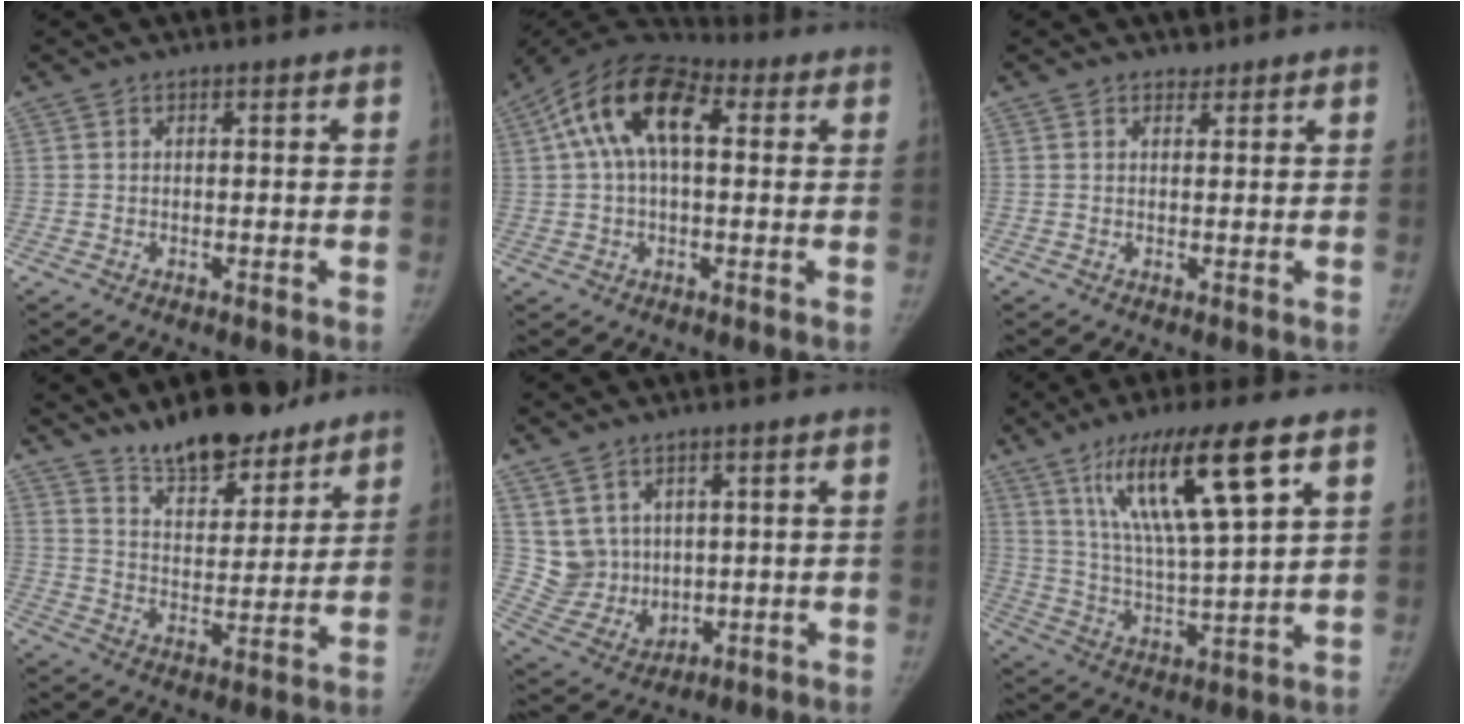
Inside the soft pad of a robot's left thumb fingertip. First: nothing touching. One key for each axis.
{"total": 14.7, "fx": 3.7, "fy": 8.0, "fz": 11.8, "tx": -0.214, "ty": 0.037, "tz": 0.055}
{"total": 1.3, "fx": 1.1, "fy": 0.6, "fz": 0.0, "tx": 0.009, "ty": -0.008, "tz": 0.012}
{"total": 13.2, "fx": 10.7, "fy": 5.0, "fz": 5.9, "tx": -0.056, "ty": -0.067, "tz": 0.178}
{"total": 7.3, "fx": 3.1, "fy": 6.1, "fz": 2.3, "tx": -0.020, "ty": -0.029, "tz": 0.083}
{"total": 17.7, "fx": 8.9, "fy": 2.8, "fz": 15.1, "tx": -0.266, "ty": -0.036, "tz": 0.164}